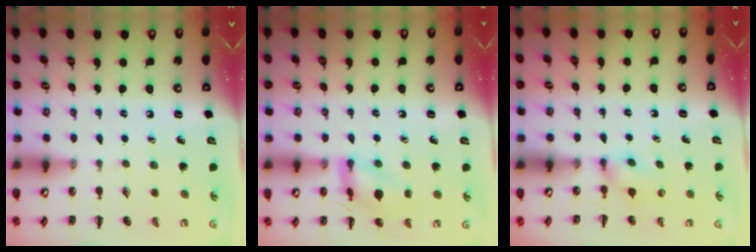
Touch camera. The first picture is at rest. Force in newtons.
{"total": 12.8, "press": 12.8, "slide": 1.0}
{"total": 5.1, "press": 4.9, "slide": 1.6}